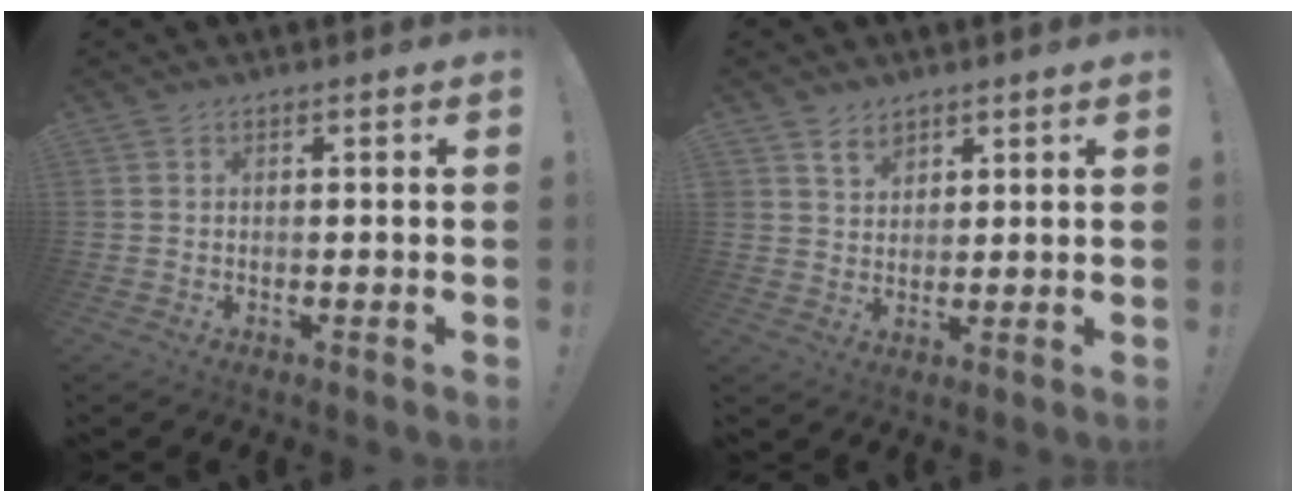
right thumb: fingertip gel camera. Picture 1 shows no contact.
{"total": 4.8, "force": [3.6, 2.9, 1.3], "torque": [-0.018, -0.021, 0.066]}